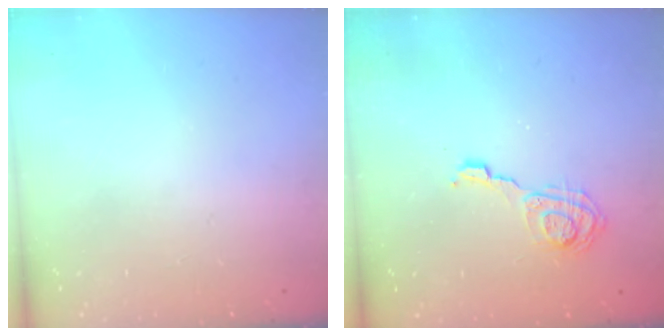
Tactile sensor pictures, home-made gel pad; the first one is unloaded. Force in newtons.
{"total": 7.7, "press": 7.7, "slide": 0.2}